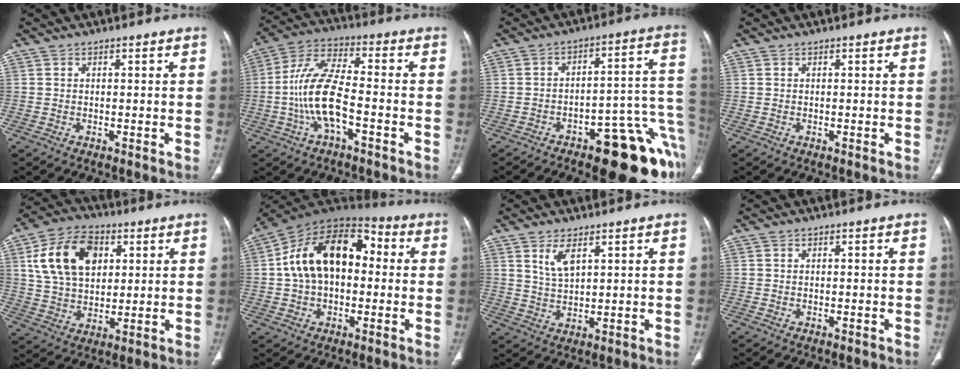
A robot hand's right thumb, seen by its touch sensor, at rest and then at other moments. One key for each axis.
{"total": 12.5, "fx": -3.2, "fy": 4.5, "fz": 11.2, "tx": -0.240, "ty": 0.039, "tz": -0.063}
{"total": 21.1, "fx": -10.6, "fy": 8.0, "fz": 16.4, "tx": -0.115, "ty": 0.078, "tz": -0.139}
{"total": 0.0}
{"total": 15.6, "fx": 4.9, "fy": 10.4, "fz": 10.4, "tx": -0.168, "ty": -0.001, "tz": 0.092}
{"total": 18.7, "fx": 1.6, "fy": 12.0, "fz": 14.2, "tx": -0.220, "ty": 0.043, "tz": 0.020}
{"total": 4.6, "fx": 2.5, "fy": 1.8, "fz": 3.3, "tx": -0.064, "ty": -0.017, "tz": 0.058}
{"total": 0.0}